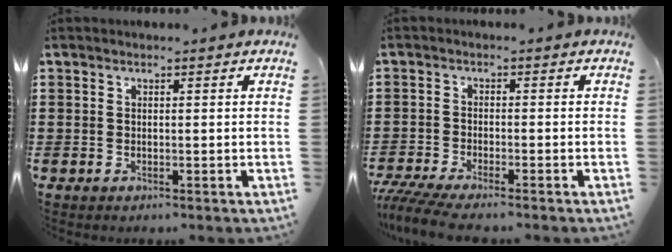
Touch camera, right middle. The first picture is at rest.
{"total": 3.7, "force": [-3.4, 0.1, 1.6], "torque": [-0.048, -0.017, -0.072]}